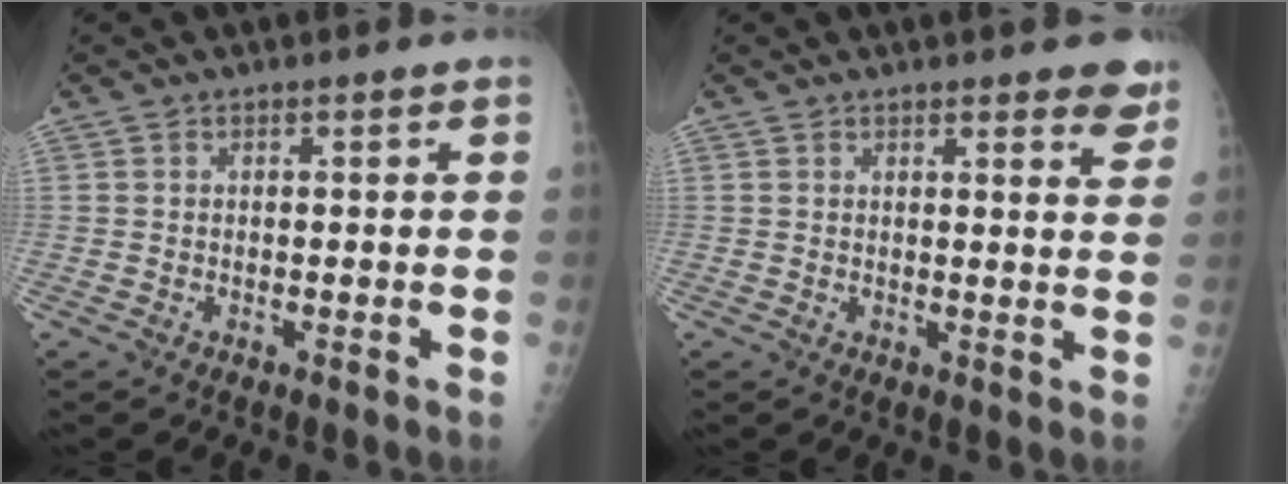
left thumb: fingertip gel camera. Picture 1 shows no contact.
{"total": 5.4, "force": [4.0, 1.5, 3.4], "torque": [-0.019, -0.019, 0.040]}